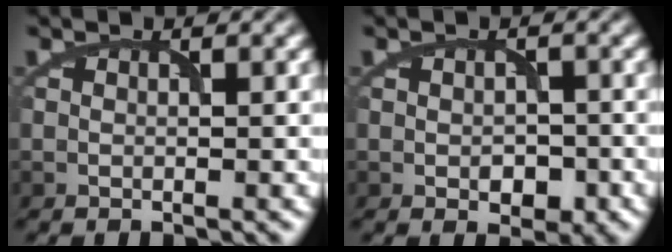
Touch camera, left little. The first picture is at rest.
{"total": 2.3, "force": [-0.6, 1.5, 1.6], "torque": [-0.023, -0.006, -0.007]}